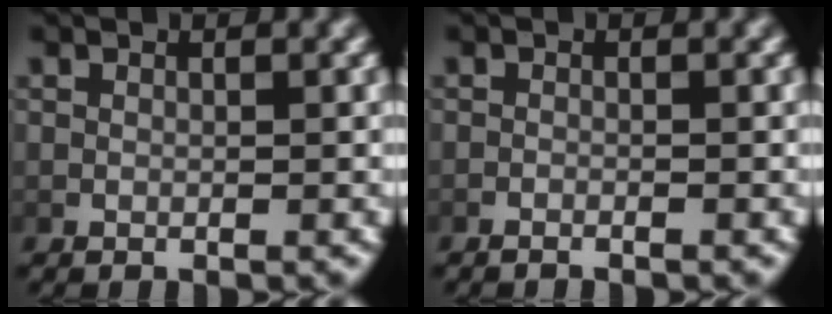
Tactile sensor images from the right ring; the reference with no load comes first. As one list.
[{"total": 0.9, "force": [-0.9, 0.0, 0.1], "torque": [-0.007, 0.000, -0.018]}]